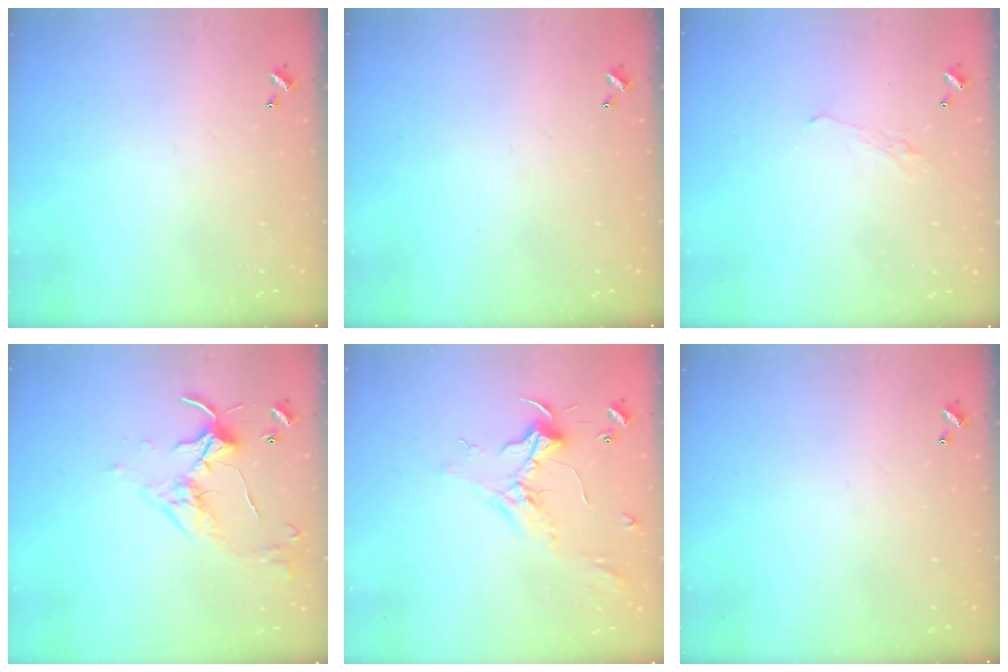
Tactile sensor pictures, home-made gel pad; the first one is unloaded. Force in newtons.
{"total": 0.0}
{"total": 0.5, "press": 0.2, "slide": 0.5}
{"total": 3.9, "press": 3.9, "slide": 0.3}
{"total": 2.5, "press": 2.3, "slide": 0.8}
{"total": 0.0}